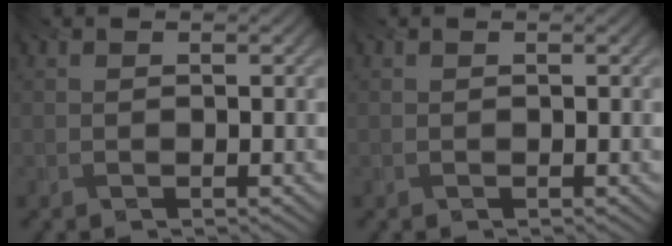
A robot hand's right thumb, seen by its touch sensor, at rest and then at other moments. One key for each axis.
{"total": 0.0}